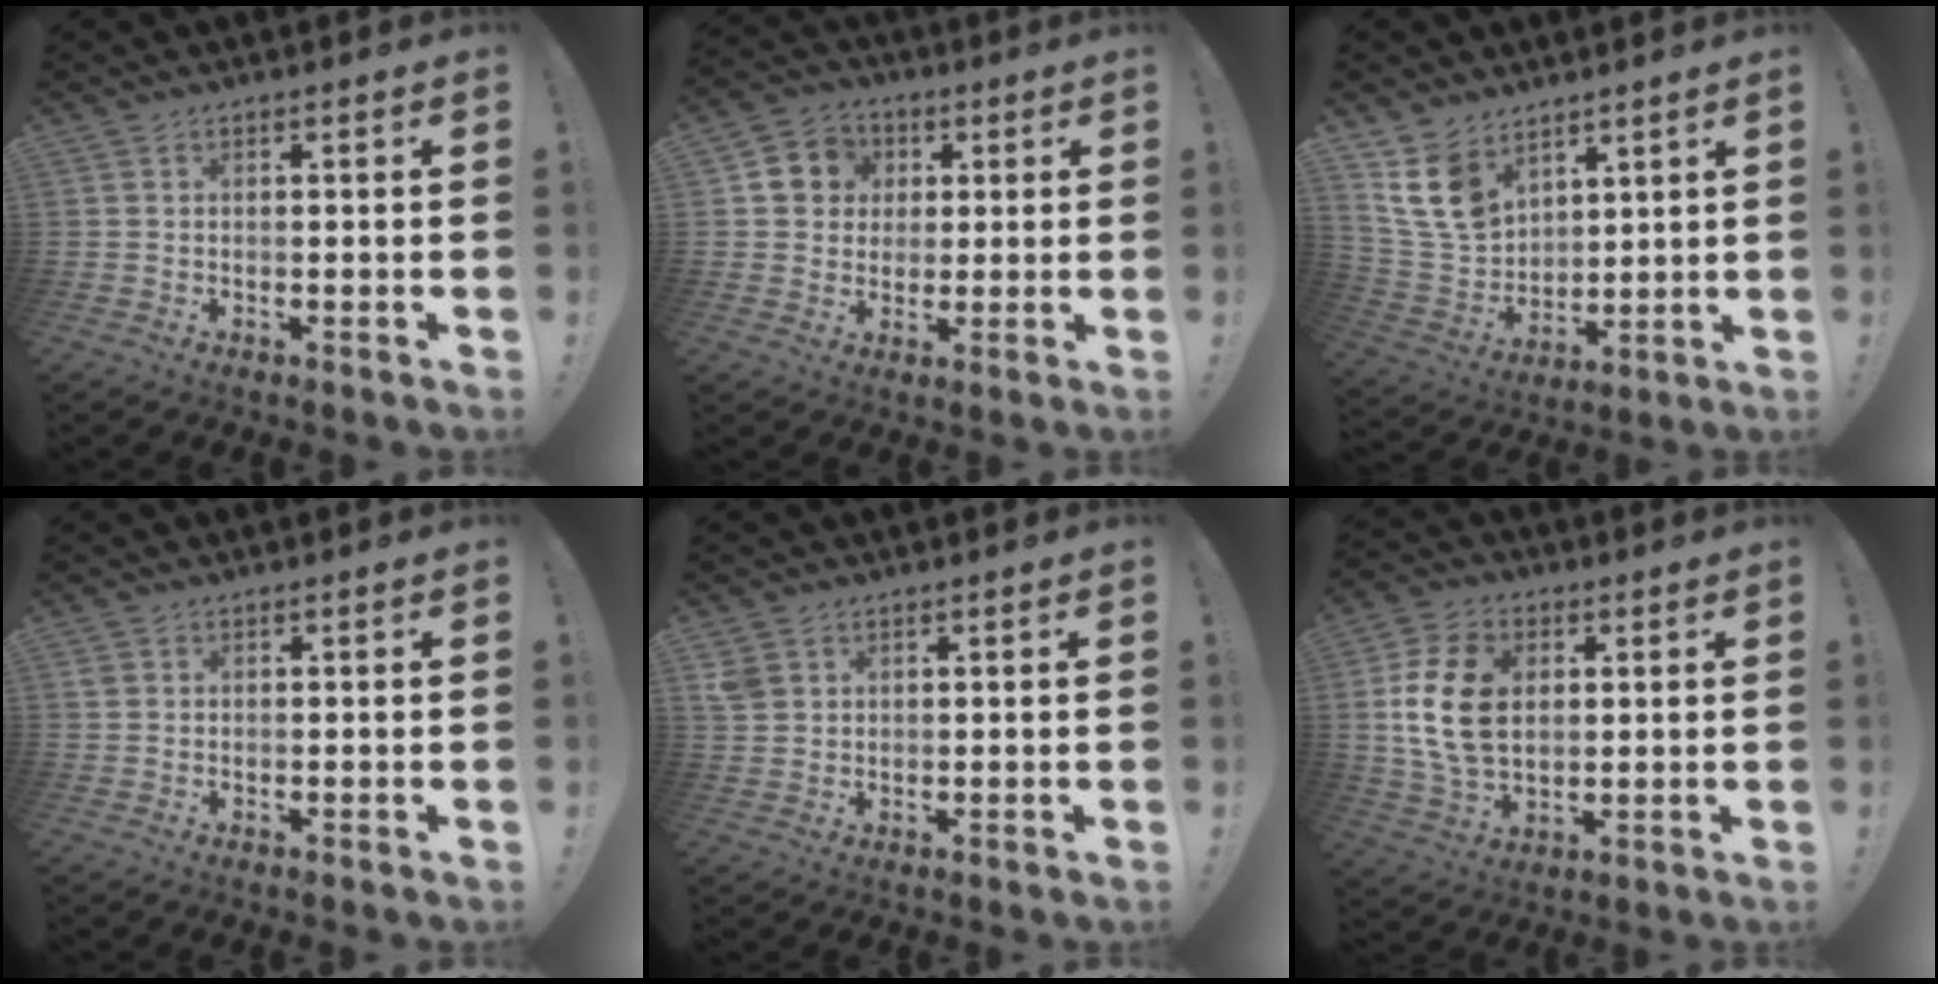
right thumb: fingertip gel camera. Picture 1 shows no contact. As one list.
[{"total": 8.8, "force": [1.6, 8.4, 2.2], "torque": [-0.021, -0.002, 0.035]}, {"total": 15.2, "force": [9.3, 9.8, 7.0], "torque": [-0.146, -0.050, 0.185]}, {"total": 1.5, "force": [0.6, 1.2, 0.6], "torque": [-0.008, 0.003, 0.012]}, {"total": 4.0, "force": [2.1, 3.1, 1.5], "torque": [-0.021, -0.004, 0.042]}, {"total": 16.9, "force": [2.7, 12.1, 11.5], "torque": [-0.225, 0.002, 0.051]}]